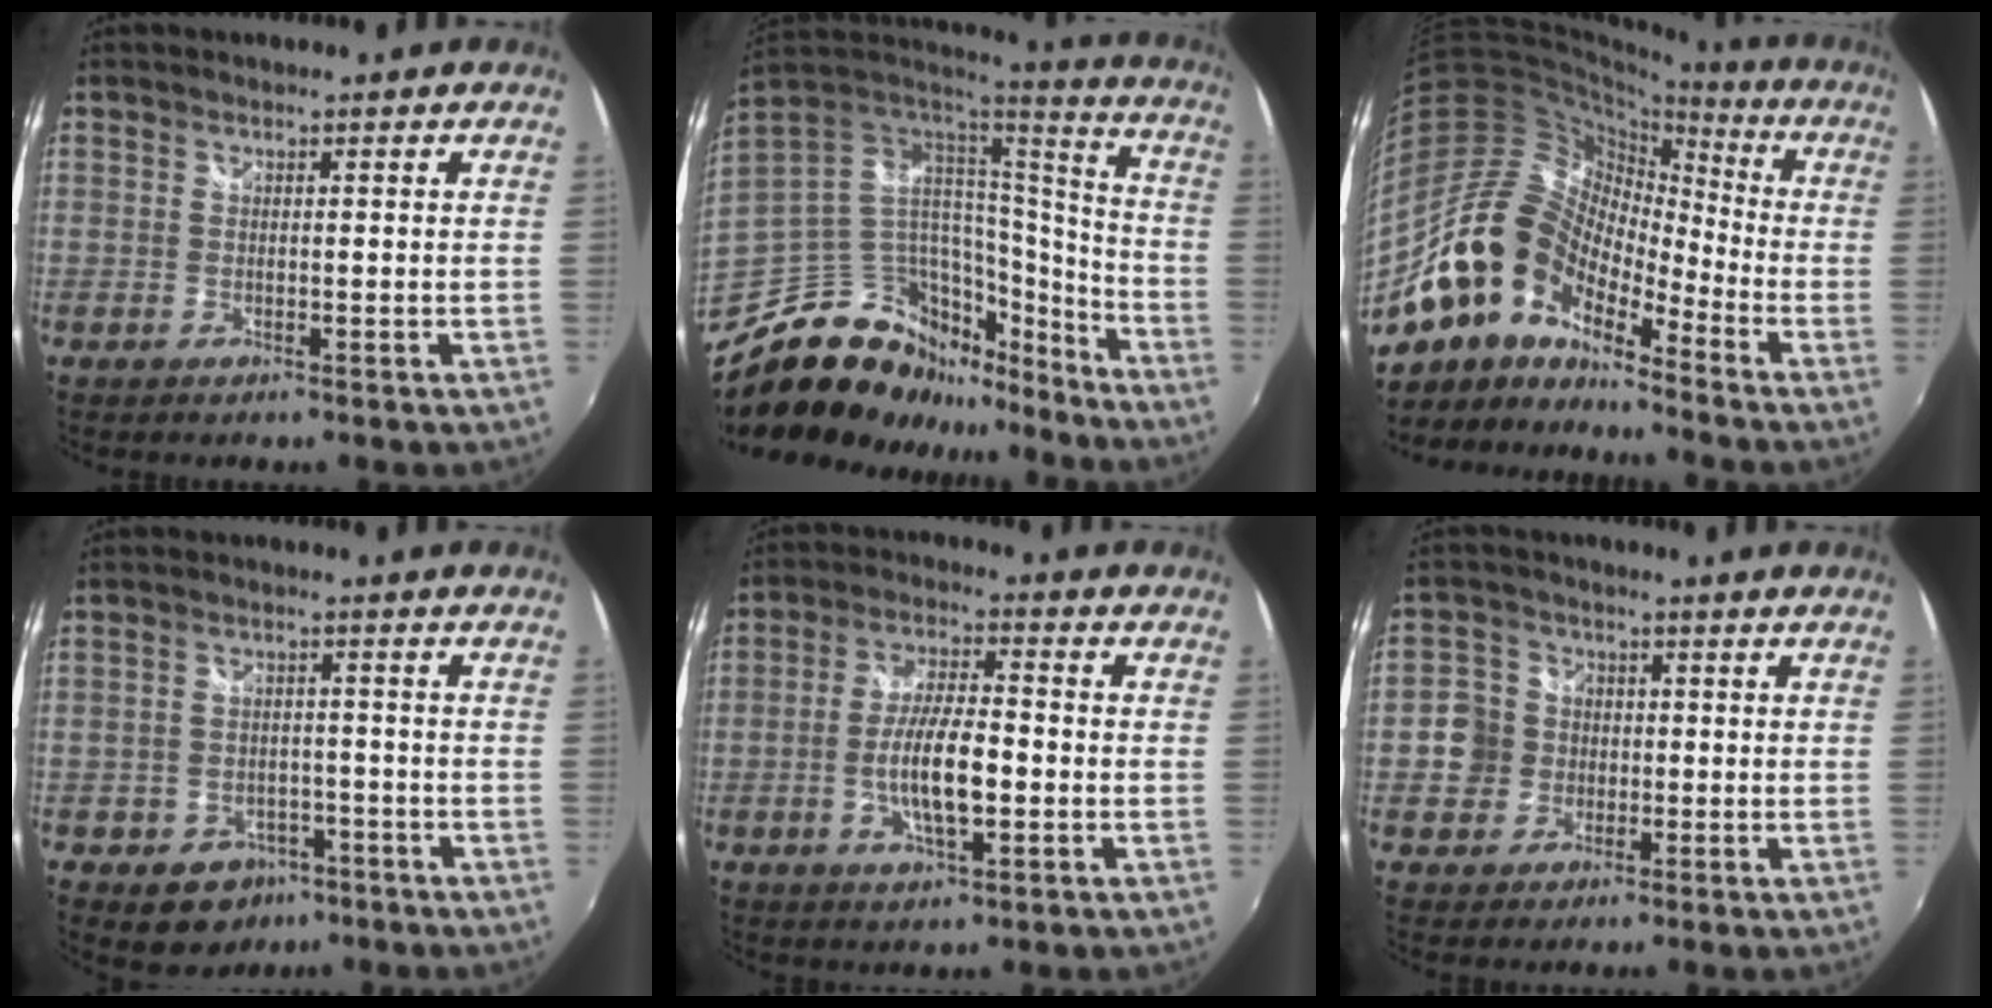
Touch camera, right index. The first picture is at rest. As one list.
[{"total": 26.0, "force": [-16.8, 14.7, 13.3], "torque": [-0.256, 0.029, -0.249]}, {"total": 15.7, "force": [-11.4, 7.5, 7.9], "torque": [-0.136, 0.005, -0.229]}, {"total": 7.4, "force": [-4.2, 5.7, 2.3], "torque": [-0.058, 0.012, -0.044]}, {"total": 9.5, "force": [-2.3, 2.8, 8.8], "torque": [-0.171, -0.002, -0.039]}, {"total": 6.2, "force": [-1.1, 5.9, 1.5], "torque": [-0.033, 0.008, -0.026]}]